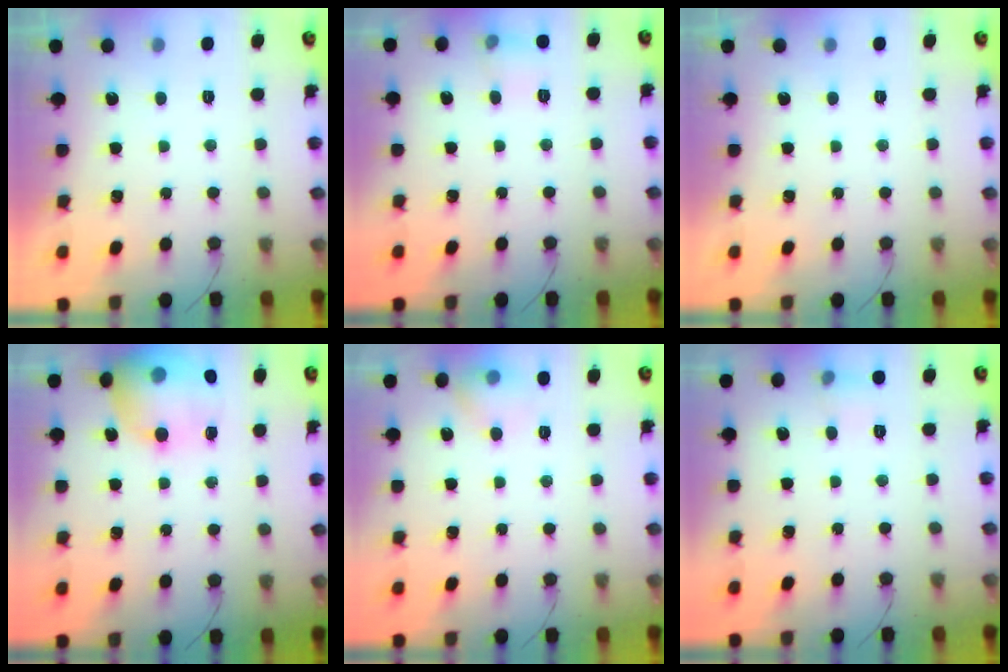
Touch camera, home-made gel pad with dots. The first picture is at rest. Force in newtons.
{"total": 6.6, "press": 6.4, "slide": 1.6}
{"total": 0.0}
{"total": 17.0, "press": 16.9, "slide": 1.8}
{"total": 6.9, "press": 6.7, "slide": 1.7}
{"total": 5.5, "press": 5.2, "slide": 1.9}